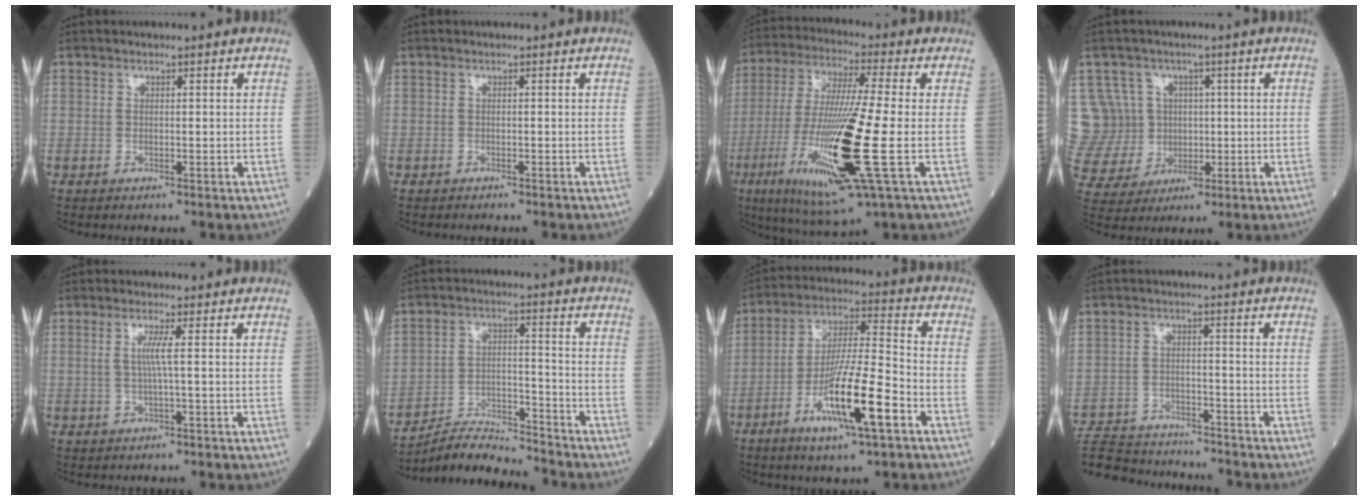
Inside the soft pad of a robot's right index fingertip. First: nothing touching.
{"total": 0.8, "force": [-0.8, 0.2, 0.3], "torque": [-0.006, -0.001, -0.012]}
{"total": 19.9, "force": [-5.4, 0.6, 19.1], "torque": [-0.404, -0.040, -0.102]}
{"total": 12.2, "force": [2.1, 11.9, 1.9], "torque": [-0.076, 0.054, 0.061]}
{"total": 2.8, "force": [0.3, -0.5, 2.8], "torque": [-0.061, 0.000, 0.004]}
{"total": 8.8, "force": [-8.8, 0.1, 0.9], "torque": [-0.018, 0.015, -0.160]}
{"total": 14.1, "force": [-6.2, 1.1, 12.6], "torque": [-0.237, -0.012, -0.111]}
{"total": 13.7, "force": [-12.9, 3.1, 3.5], "torque": [-0.069, 0.009, -0.196]}